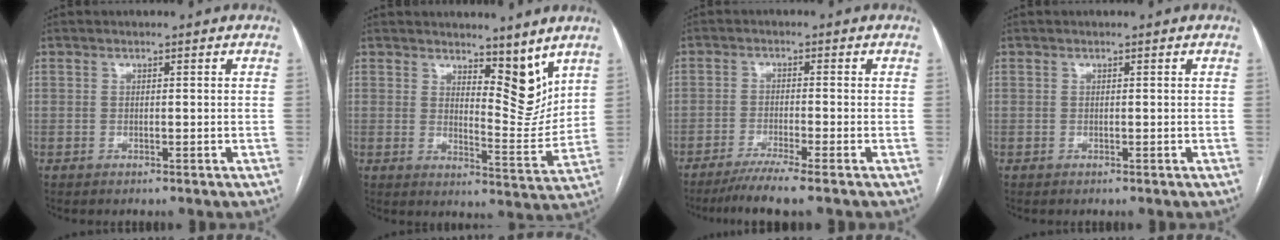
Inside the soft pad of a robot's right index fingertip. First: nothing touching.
{"total": 7.5, "force": [5.4, 2.5, 4.6], "torque": [-0.061, -0.017, 0.087]}
{"total": 5.8, "force": [-4.5, -1.1, 3.4], "torque": [-0.056, -0.019, -0.083]}
{"total": 0.0}